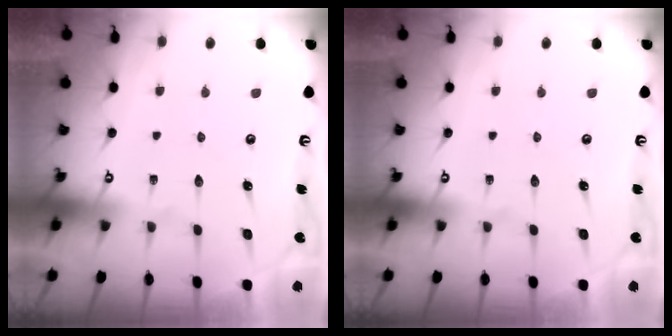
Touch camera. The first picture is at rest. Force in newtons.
{"total": 0.0}